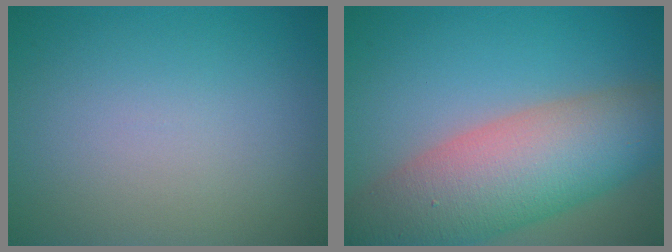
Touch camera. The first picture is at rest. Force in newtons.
{"total": 10.8, "press": 10.8, "slide": 0.7}